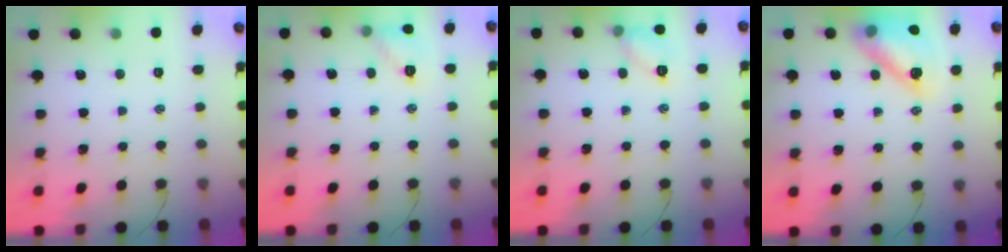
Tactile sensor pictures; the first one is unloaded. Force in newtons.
{"total": 7.2, "press": 7.2, "slide": 1.0}
{"total": 7.3, "press": 7.3, "slide": 0.6}
{"total": 14.4, "press": 13.8, "slide": 4.1}